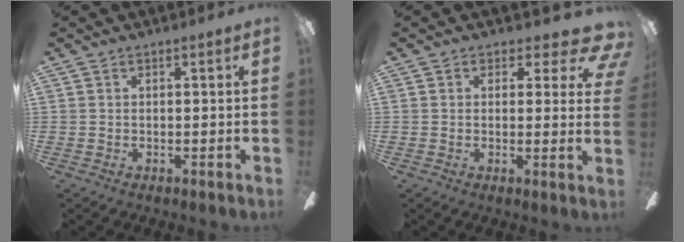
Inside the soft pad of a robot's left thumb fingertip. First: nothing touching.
{"total": 5.5, "force": [3.0, 2.9, 3.6], "torque": [-0.029, -0.023, 0.052]}